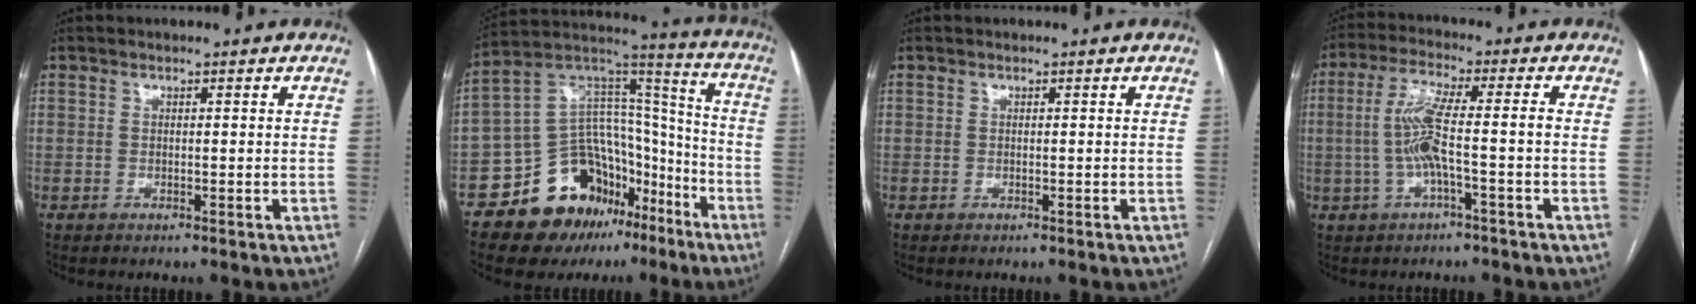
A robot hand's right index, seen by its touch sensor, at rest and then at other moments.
{"total": 18.6, "force": [-11.3, 11.5, 9.3], "torque": [-0.132, 0.081, -0.176]}
{"total": 0.0}
{"total": 7.2, "force": [-1.1, 0.6, 7.1], "torque": [-0.152, 0.018, -0.022]}